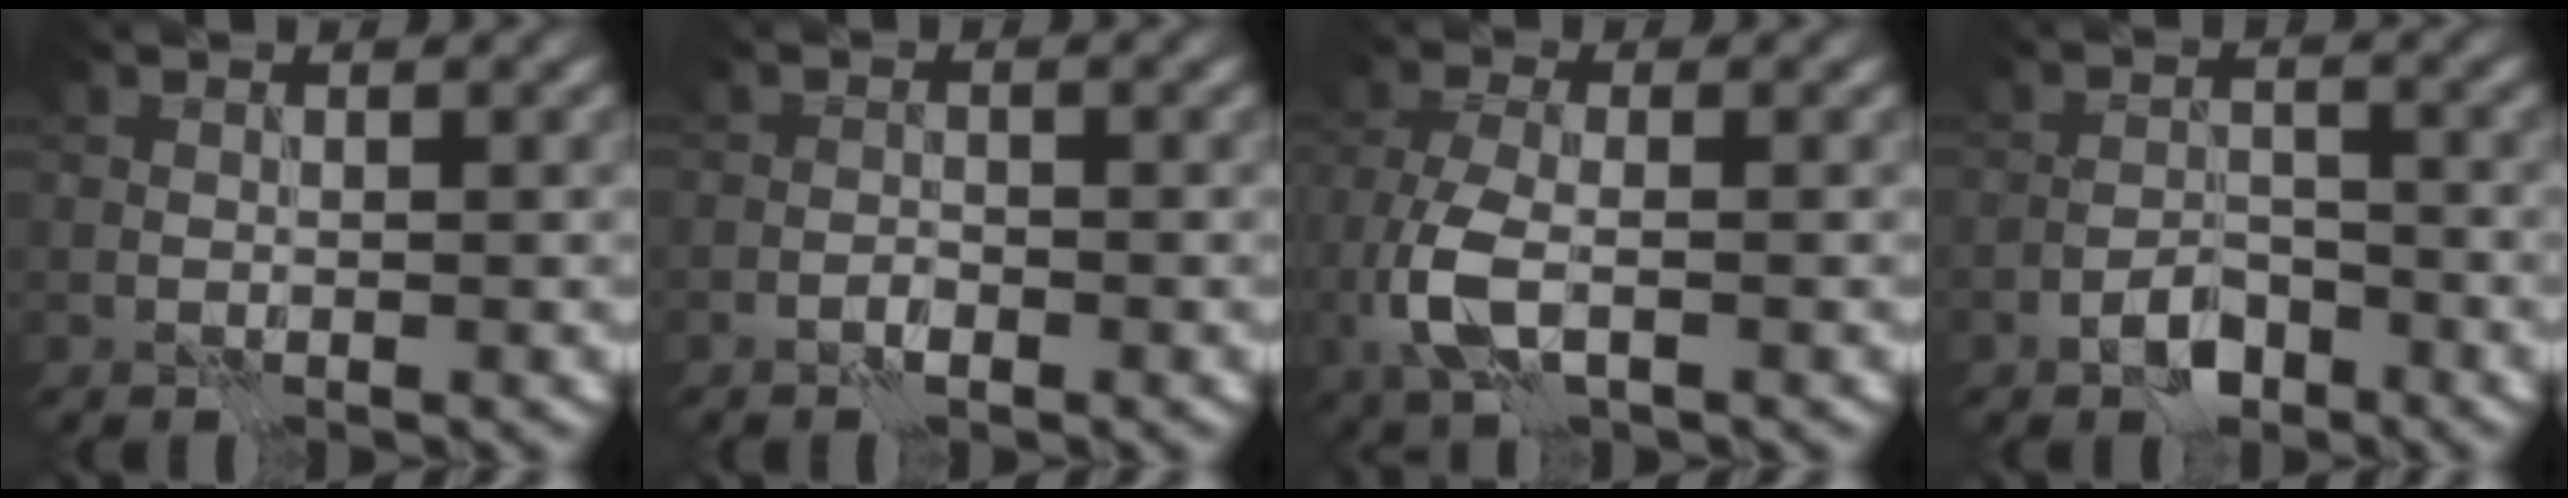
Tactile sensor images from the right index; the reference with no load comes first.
{"total": 1.1, "force": [-0.7, 0.5, 0.6], "torque": [-0.010, 0.003, -0.015]}
{"total": 4.8, "force": [-1.1, 2.3, 4.0], "torque": [-0.097, -0.005, -0.023]}
{"total": 3.2, "force": [-2.2, 1.6, 1.7], "torque": [-0.025, 0.007, -0.042]}